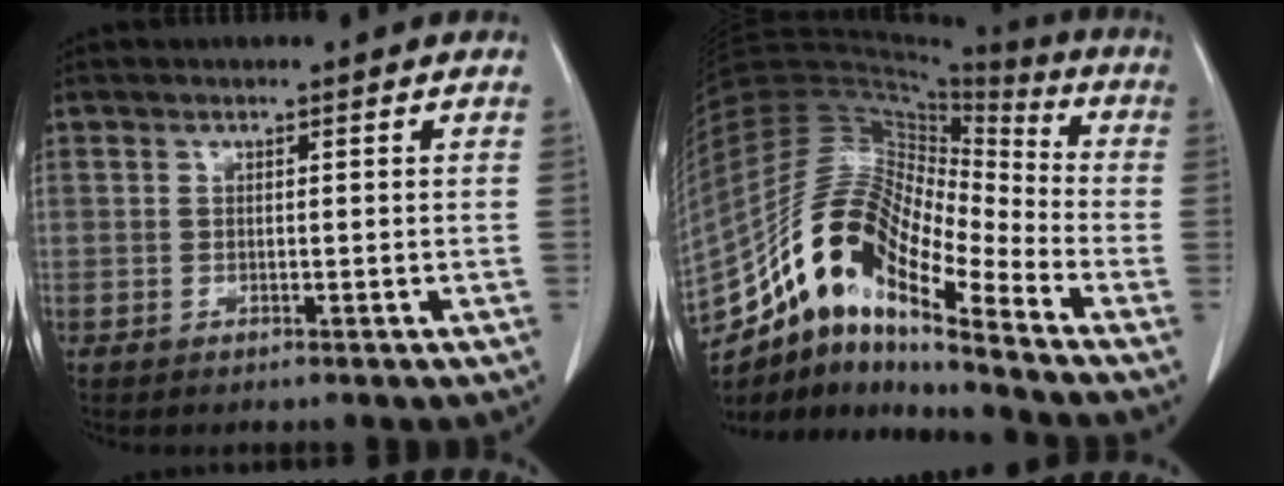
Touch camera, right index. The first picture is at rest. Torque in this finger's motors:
{"motor_torque": [1.09, -1.04, 0.76, 0.21]}